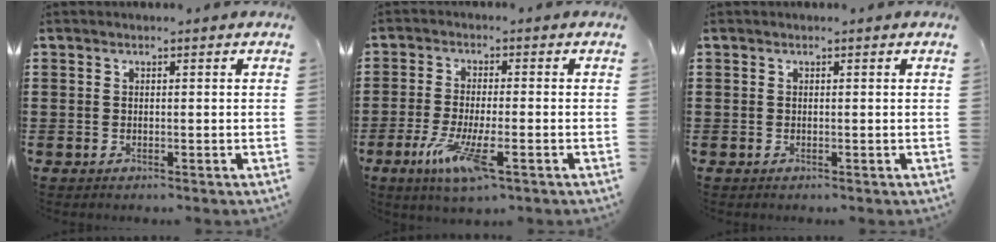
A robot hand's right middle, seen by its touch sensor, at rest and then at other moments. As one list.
[{"total": 7.7, "force": [-3.3, 1.8, 6.7], "torque": [-0.143, -0.017, -0.060]}, {"total": 0.0}]